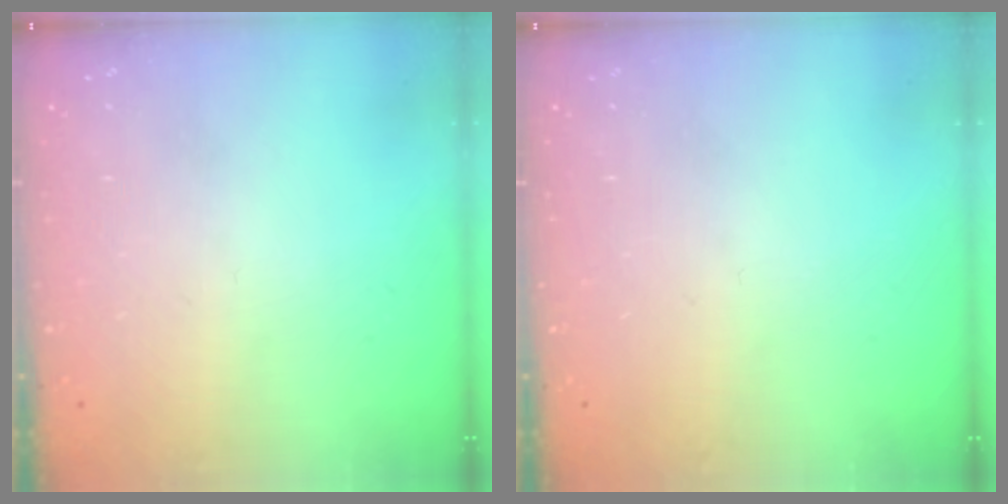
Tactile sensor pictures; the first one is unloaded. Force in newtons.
{"total": 0.0}